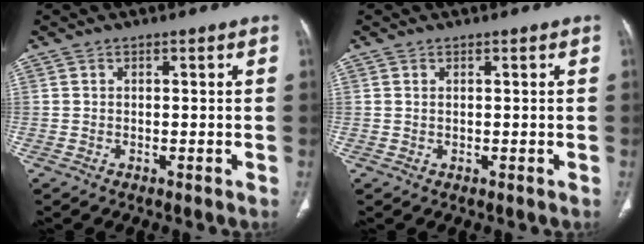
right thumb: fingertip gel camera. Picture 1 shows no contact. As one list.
[{"total": 0.0}]